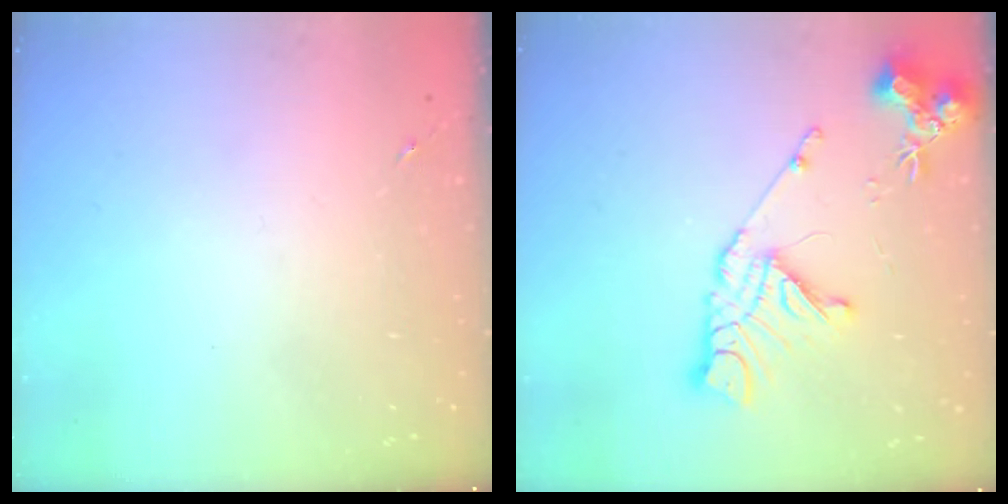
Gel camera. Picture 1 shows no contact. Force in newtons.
{"total": 15.4, "press": 15.3, "slide": 1.8}